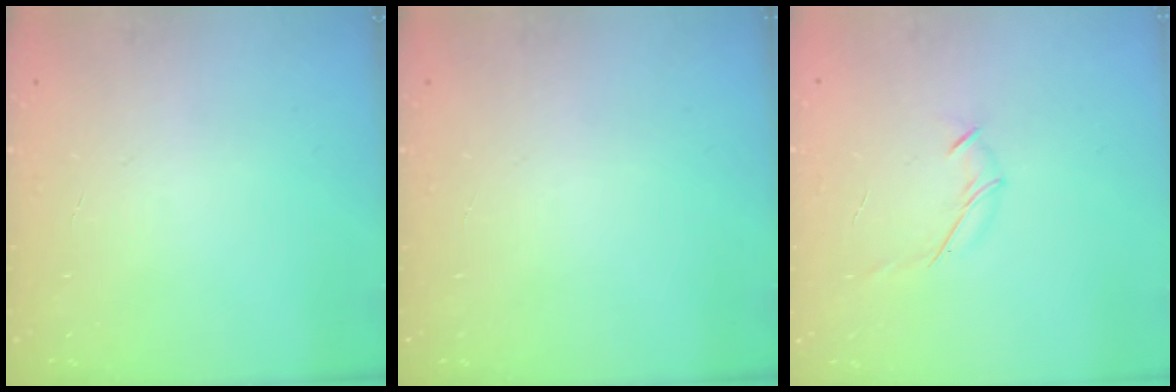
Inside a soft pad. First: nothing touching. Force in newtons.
{"total": 0.0}
{"total": 5.3, "press": 5.1, "slide": 1.1}